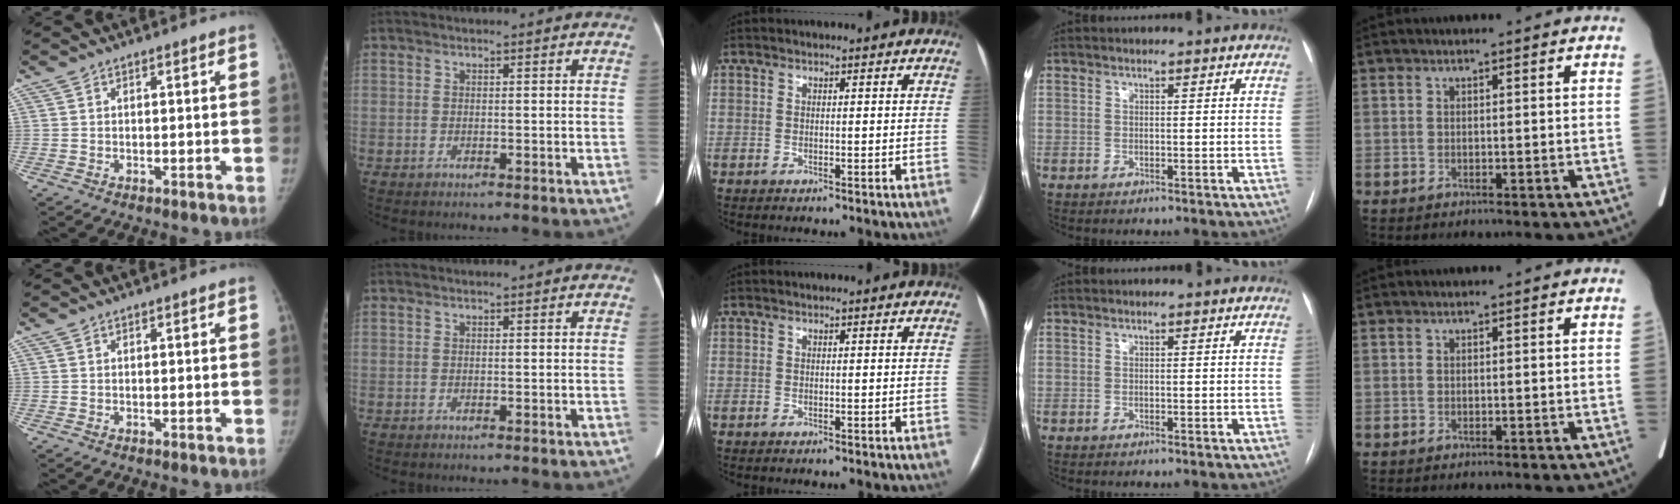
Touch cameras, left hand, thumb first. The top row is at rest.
{}